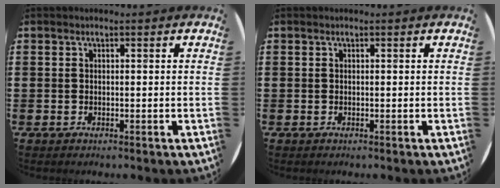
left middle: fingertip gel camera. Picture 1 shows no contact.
{"total": 0.0}